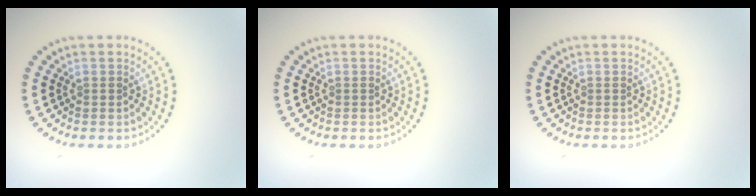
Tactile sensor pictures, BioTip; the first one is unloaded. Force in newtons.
{"total": 0.0}
{"total": 0.0}